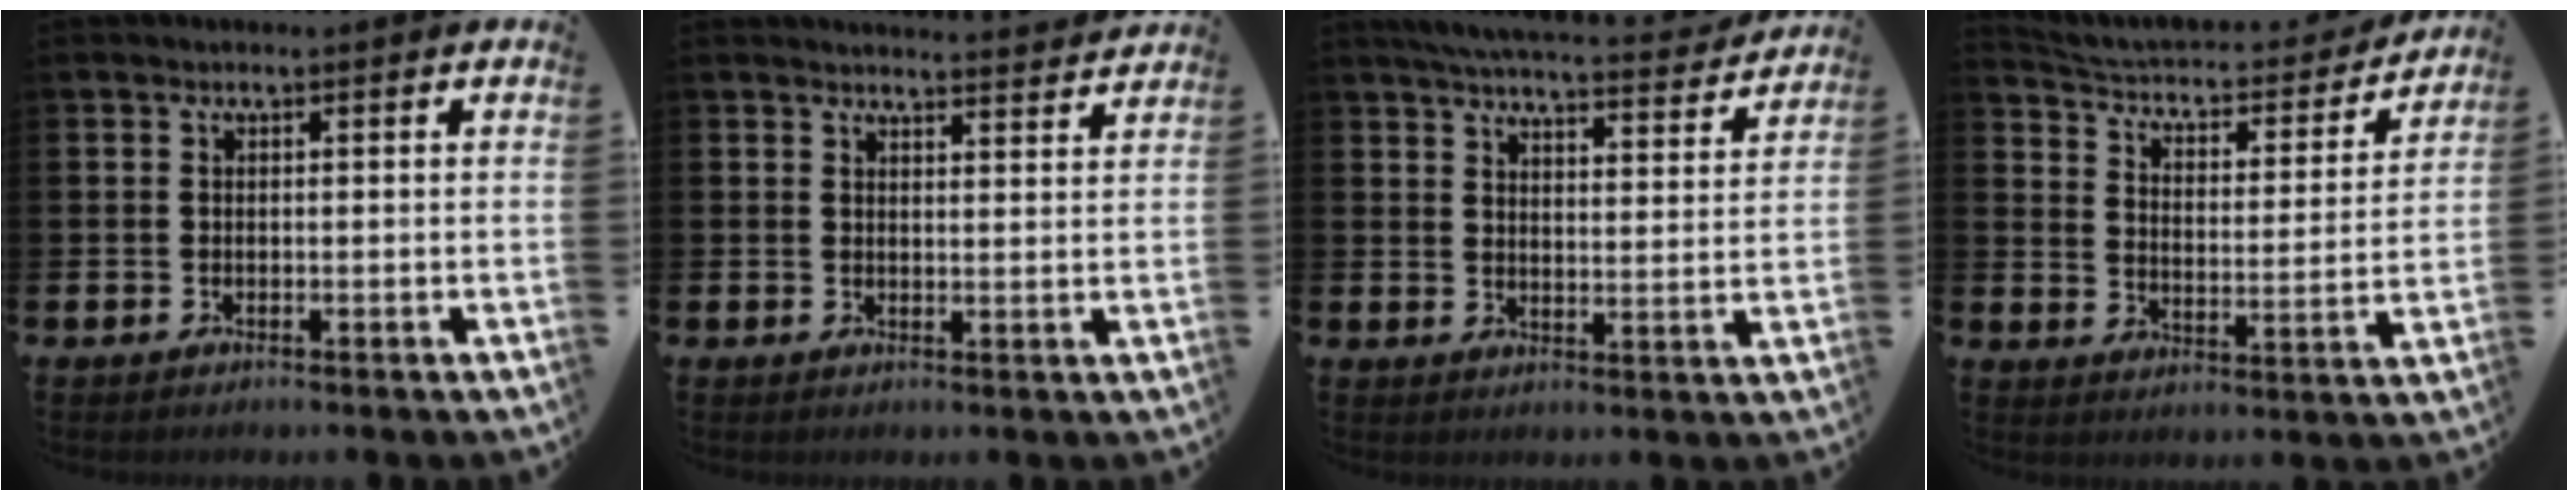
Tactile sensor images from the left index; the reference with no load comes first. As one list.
[{"total": 3.3, "force": [3.3, -0.1, -0.1], "torque": [0.008, -0.028, 0.057]}, {"total": 6.4, "force": [6.2, 0.5, 1.7], "torque": [-0.040, -0.045, 0.105]}, {"total": 4.3, "force": [3.8, 1.7, 1.2], "torque": [-0.050, -0.036, 0.053]}]